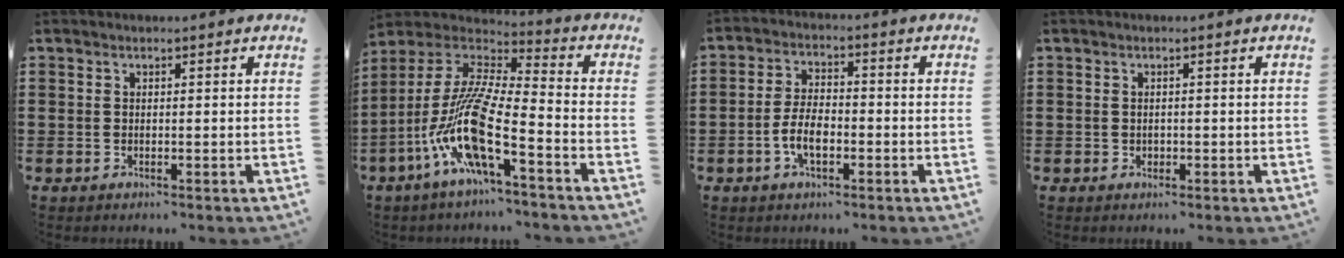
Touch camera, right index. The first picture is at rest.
{"total": 13.1, "force": [-6.8, 1.8, 11.0], "torque": [-0.256, -0.027, -0.144]}
{"total": 5.7, "force": [-2.0, 2.5, 4.8], "torque": [-0.117, -0.008, -0.043]}
{"total": 0.6, "force": [0.1, 0.6, 0.3], "torque": [-0.007, 0.003, 0.002]}